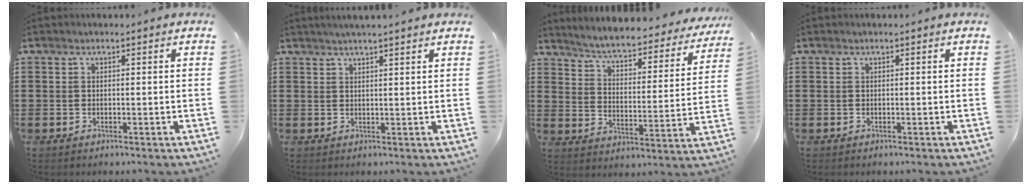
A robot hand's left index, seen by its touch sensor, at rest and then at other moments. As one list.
[{"total": 1.8, "force": [1.7, -0.3, 0.7], "torque": [-0.016, 0.001, 0.031]}, {"total": 4.8, "force": [4.6, -0.1, 1.6], "torque": [-0.054, -0.038, 0.071]}, {"total": 0.0}]